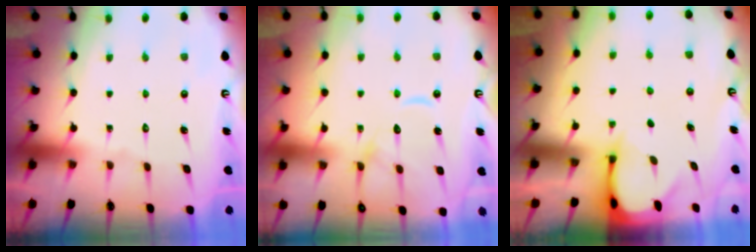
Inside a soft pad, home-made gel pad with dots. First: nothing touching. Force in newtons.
{"total": 12.3, "press": 12.2, "slide": 1.3}
{"total": 2.3, "press": 2.3, "slide": 0.3}